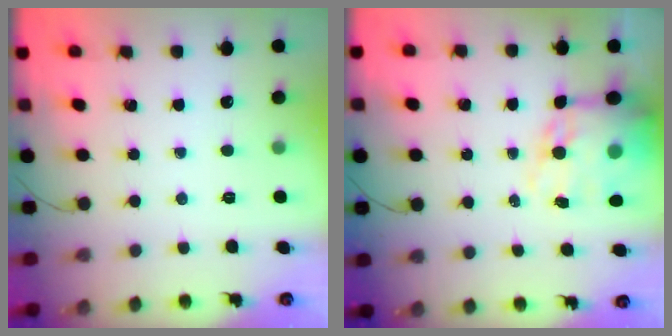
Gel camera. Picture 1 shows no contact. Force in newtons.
{"total": 14.9, "press": 14.4, "slide": 3.7}